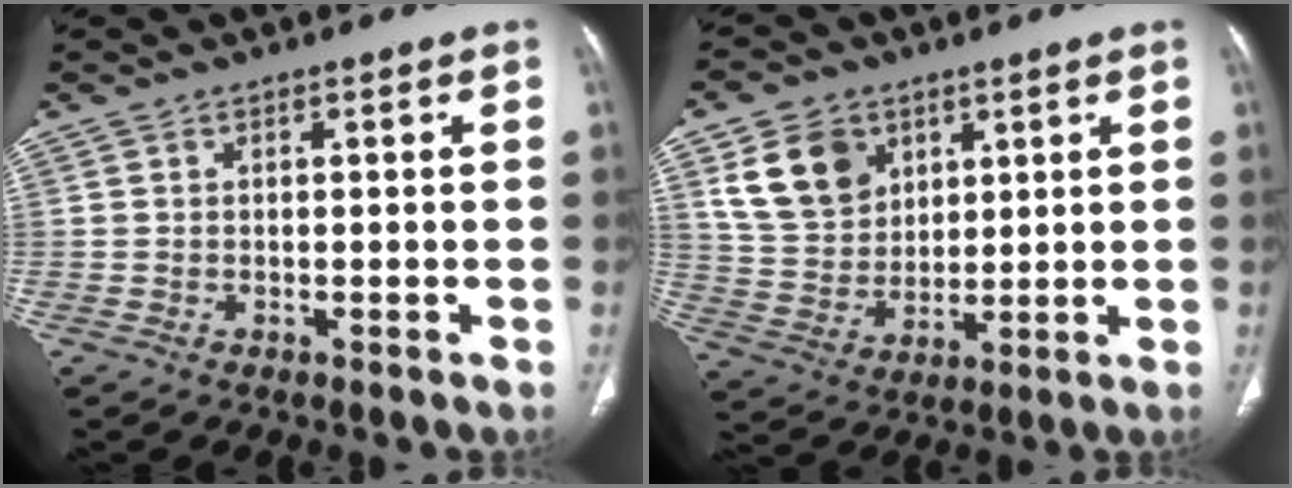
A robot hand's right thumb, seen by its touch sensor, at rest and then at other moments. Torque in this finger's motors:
{"motor_torque": [0.25, 2.33, 0.57, -0.40, 0.16]}